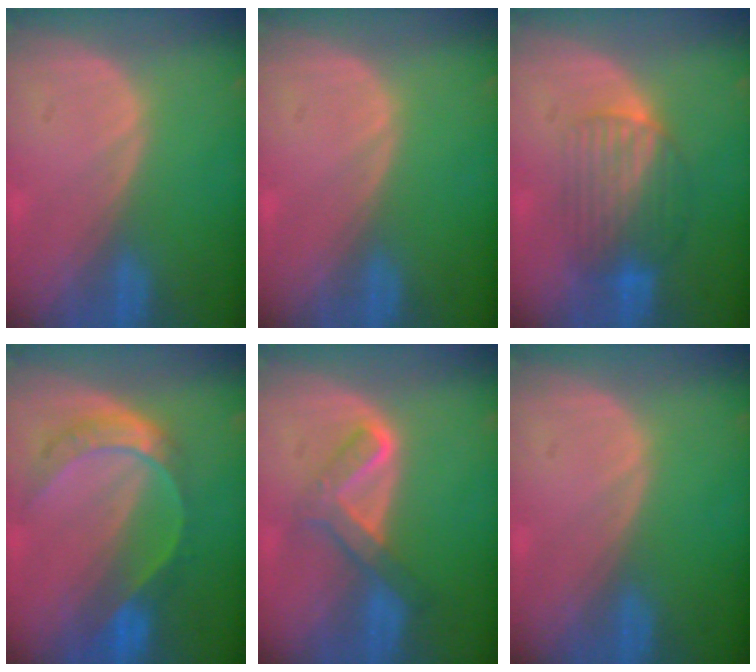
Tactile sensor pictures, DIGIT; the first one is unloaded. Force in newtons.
{"total": 0.0}
{"total": 6.5, "press": 6.4, "slide": 1.0}
{"total": 7.7, "press": 6.4, "slide": 4.3}
{"total": 5.3, "press": 5.3, "slide": 0.5}
{"total": 0.0}